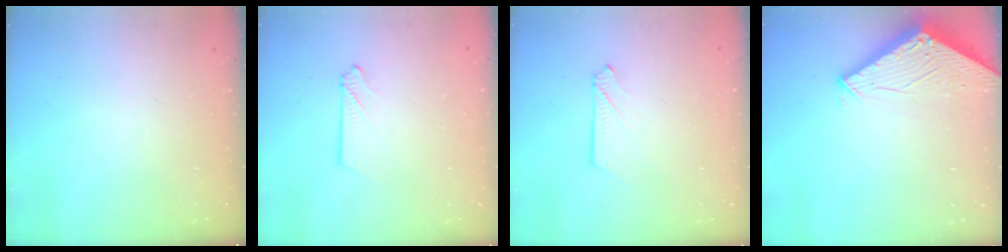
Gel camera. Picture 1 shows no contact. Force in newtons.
{"total": 2.7, "press": 2.7, "slide": 0.3}
{"total": 2.7, "press": 2.7, "slide": 0.3}
{"total": 2.9, "press": 2.9, "slide": 0.2}